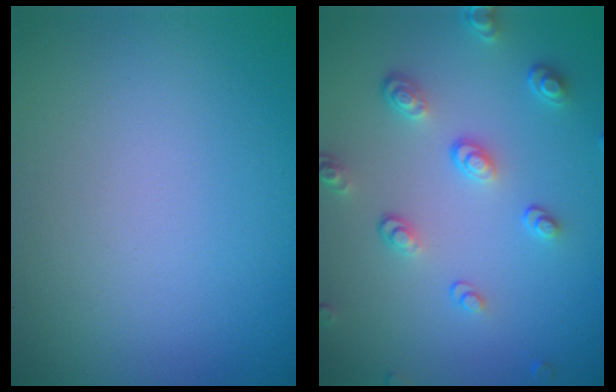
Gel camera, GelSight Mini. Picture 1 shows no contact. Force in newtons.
{"total": 3.6, "press": 2.7, "slide": 2.4}